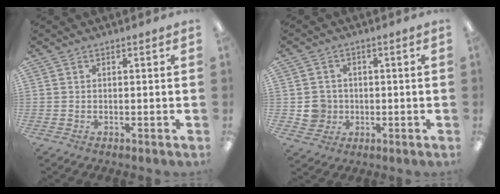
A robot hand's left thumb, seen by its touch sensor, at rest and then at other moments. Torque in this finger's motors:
{"motor_torque": [-0.12, 0.13, 0.05, -0.04, 0.00]}